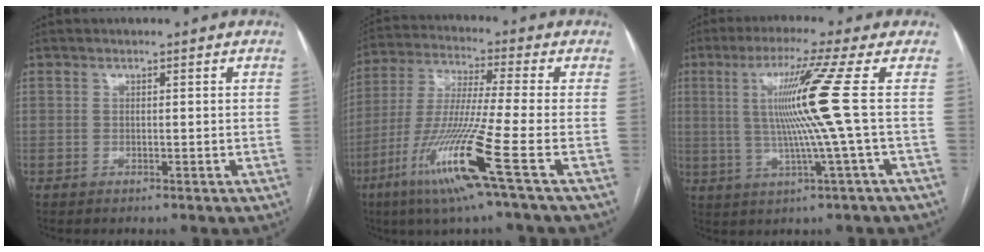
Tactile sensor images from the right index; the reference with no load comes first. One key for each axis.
{"total": 15.0, "fx": -6.9, "fy": -1.8, "fz": 13.2, "tx": -0.271, "ty": -0.034, "tz": -0.134}
{"total": 10.7, "fx": 1.2, "fy": -3.1, "fz": 10.1, "tx": -0.180, "ty": 0.004, "tz": 0.031}